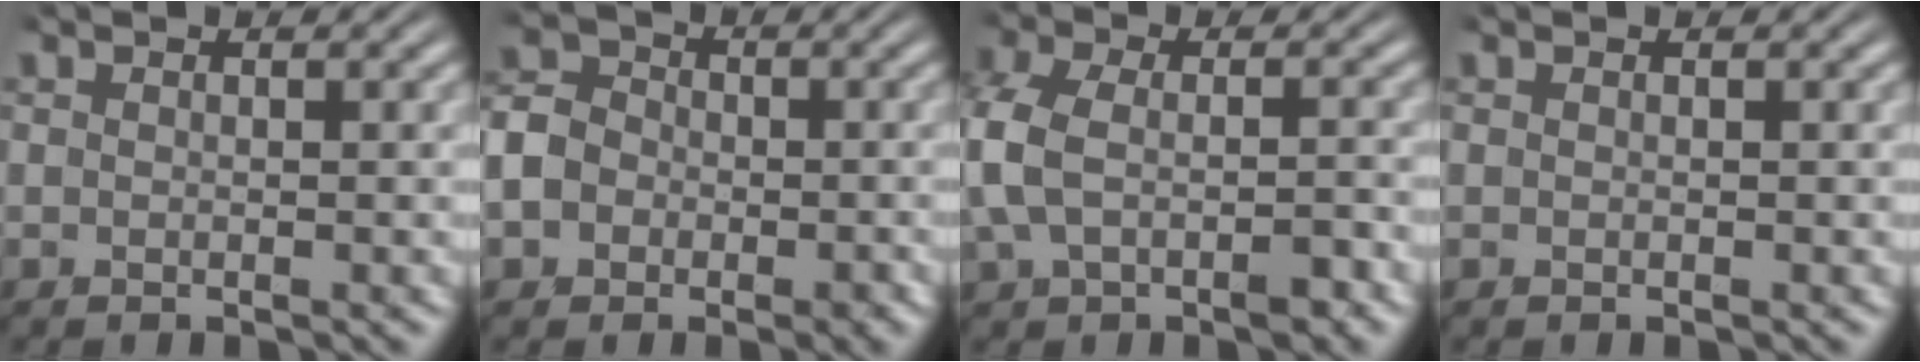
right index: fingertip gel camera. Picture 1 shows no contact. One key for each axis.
{"total": 6.0, "fx": -0.9, "fy": 5.5, "fz": 2.3, "tx": -0.058, "ty": -0.006, "tz": -0.024}
{"total": 4.4, "fx": -0.8, "fy": 3.0, "fz": 3.1, "tx": -0.094, "ty": -0.010, "tz": -0.008}
{"total": 0.0}